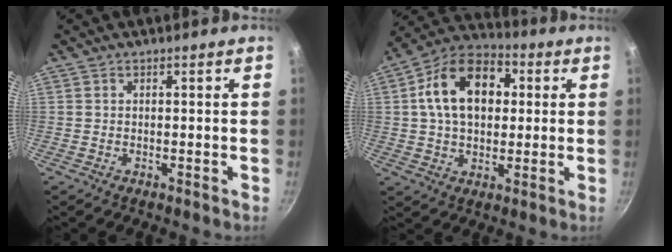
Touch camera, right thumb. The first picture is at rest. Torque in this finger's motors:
{"motor_torque": [0.68, 3.28, 1.40, 0.32, 0.13]}